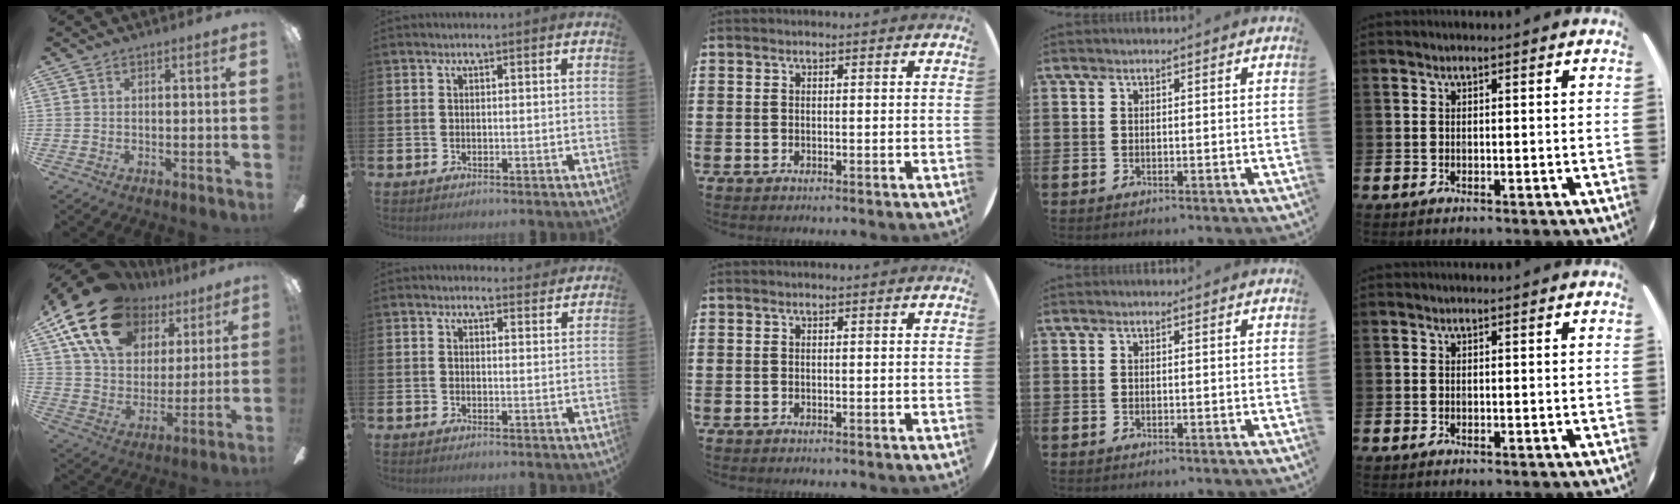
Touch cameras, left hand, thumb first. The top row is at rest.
{"thumb": {"total": 21.0, "force": [12.6, 13.0, 10.6], "torque": [-0.200, -0.049, 0.233]}, "index": {"total": 1.9, "force": [1.9, 0.4, -0.1], "torque": [0.011, -0.010, 0.032]}}